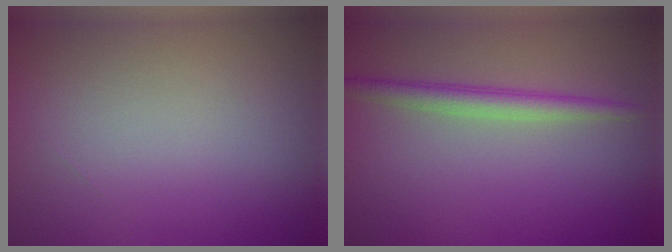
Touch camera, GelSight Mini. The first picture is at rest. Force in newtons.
{"total": 2.4, "press": 2.4, "slide": 0.0}